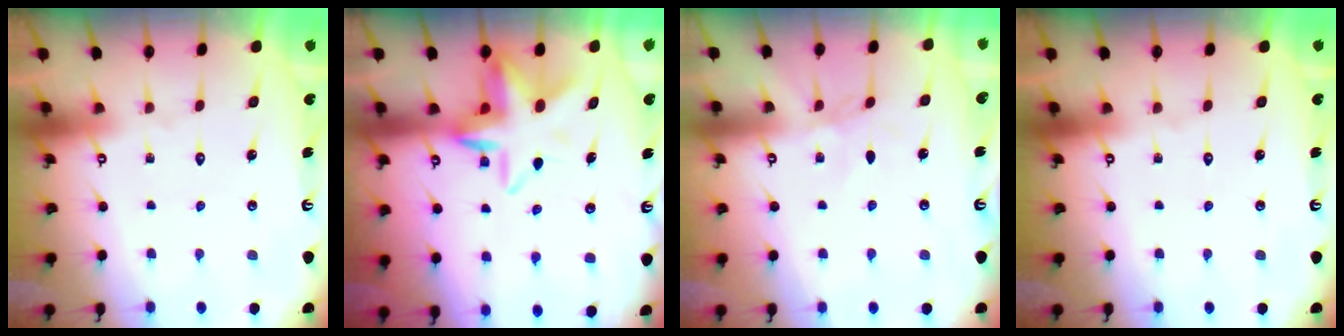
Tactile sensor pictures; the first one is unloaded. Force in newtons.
{"total": 9.1, "press": 8.7, "slide": 2.6}
{"total": 2.2, "press": 2.2, "slide": 0.3}
{"total": 0.0}